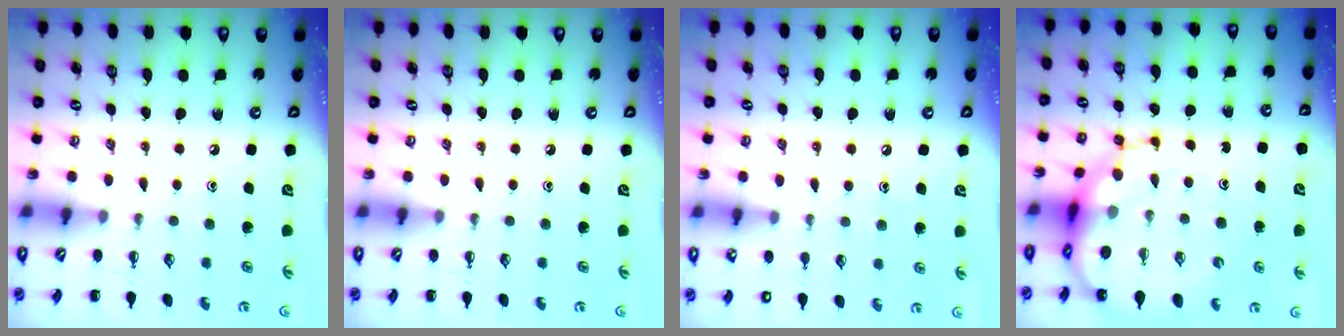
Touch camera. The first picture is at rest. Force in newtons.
{"total": 0.0}
{"total": 6.1, "press": 5.9, "slide": 1.7}
{"total": 15.7, "press": 15.1, "slide": 4.2}